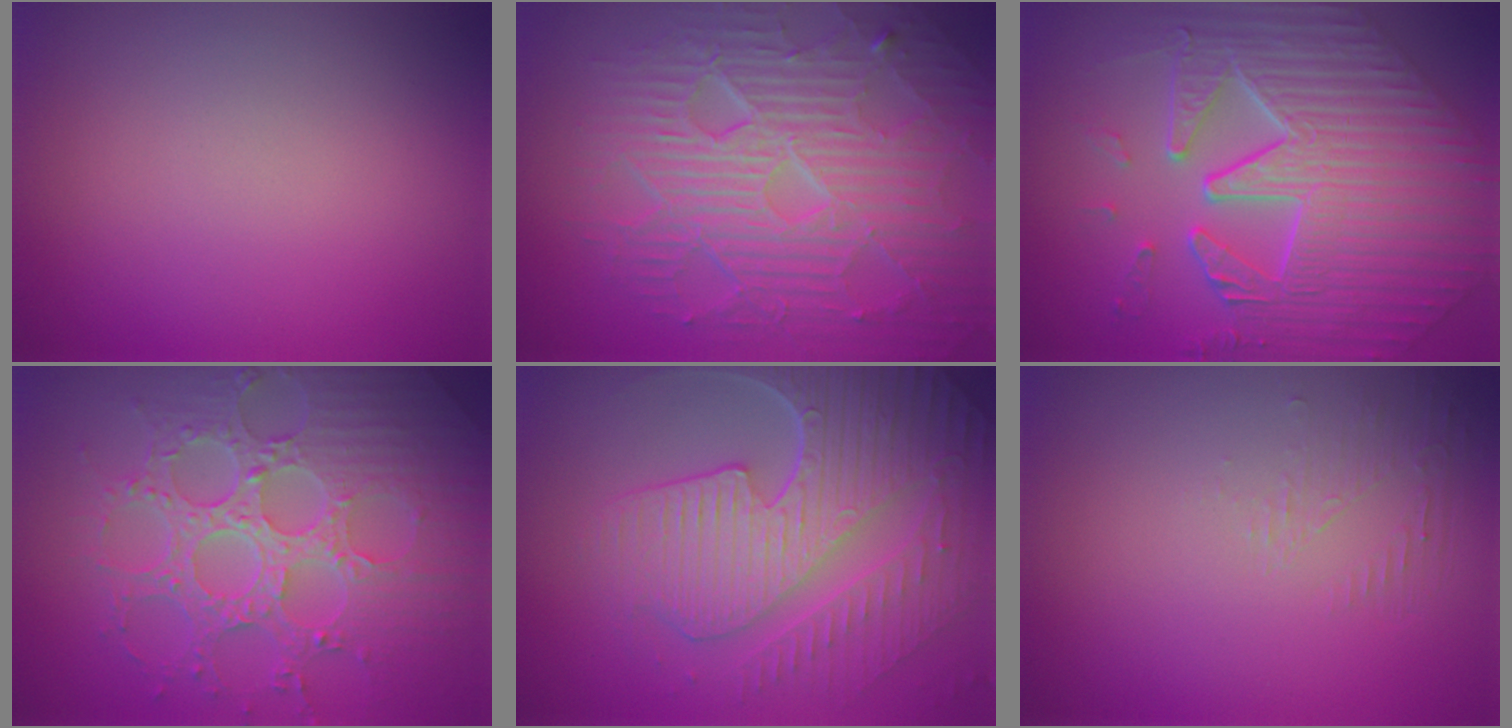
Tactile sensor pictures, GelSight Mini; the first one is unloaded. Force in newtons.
{"total": 10.6, "press": 6.8, "slide": 8.1}
{"total": 8.9, "press": 7.2, "slide": 5.3}
{"total": 8.5, "press": 6.2, "slide": 5.9}
{"total": 9.9, "press": 6.5, "slide": 7.4}
{"total": 1.3, "press": 0.0, "slide": 1.3}